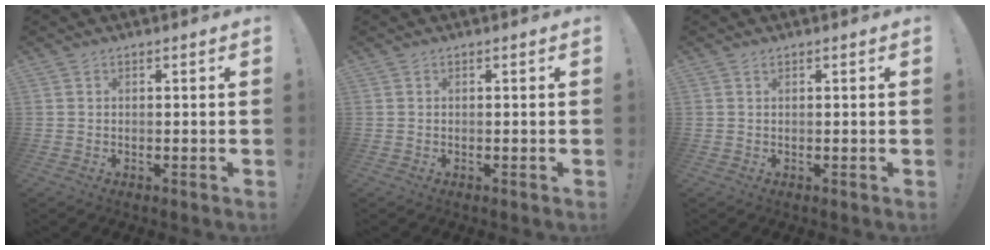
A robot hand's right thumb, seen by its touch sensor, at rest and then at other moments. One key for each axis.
{"total": 0.0}
{"total": 0.5, "fx": 0.4, "fy": -0.1, "fz": 0.4, "tx": -0.010, "ty": 0.002, "tz": 0.007}